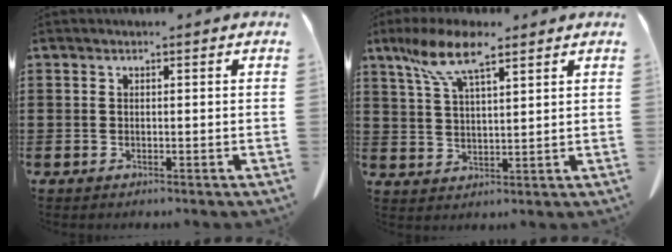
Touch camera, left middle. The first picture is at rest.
{"total": 8.7, "force": [5.9, 2.2, 6.0], "torque": [-0.139, -0.007, 0.104]}